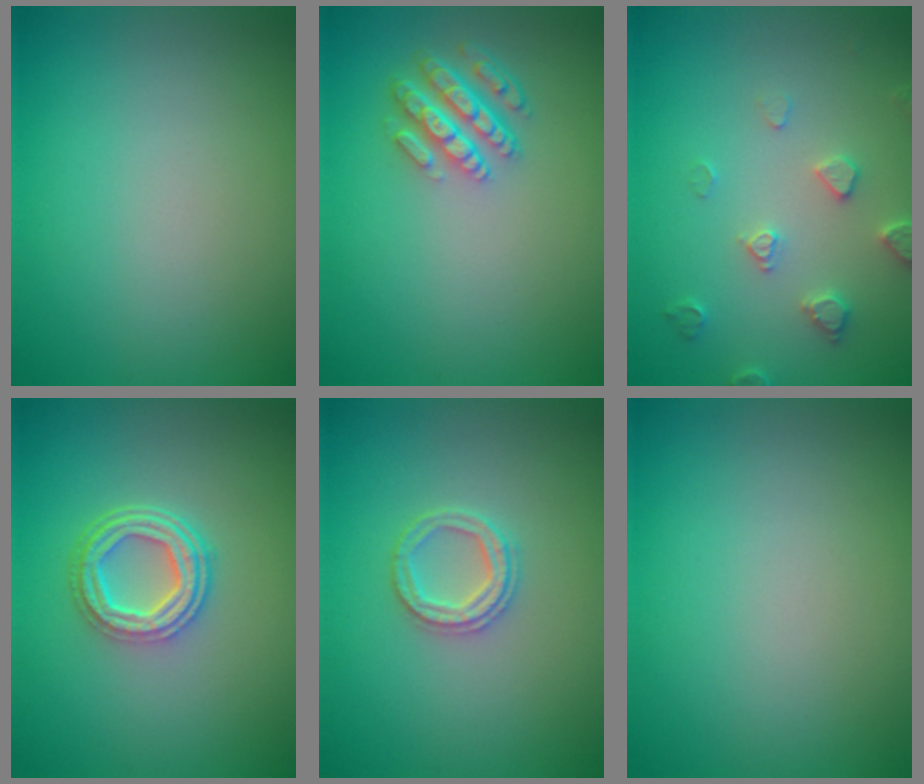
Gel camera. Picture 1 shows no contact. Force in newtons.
{"total": 4.3, "press": 3.3, "slide": 2.7}
{"total": 2.5, "press": 2.4, "slide": 0.5}
{"total": 4.3, "press": 3.3, "slide": 2.7}
{"total": 2.4, "press": 2.4, "slide": 0.4}
{"total": 0.0}